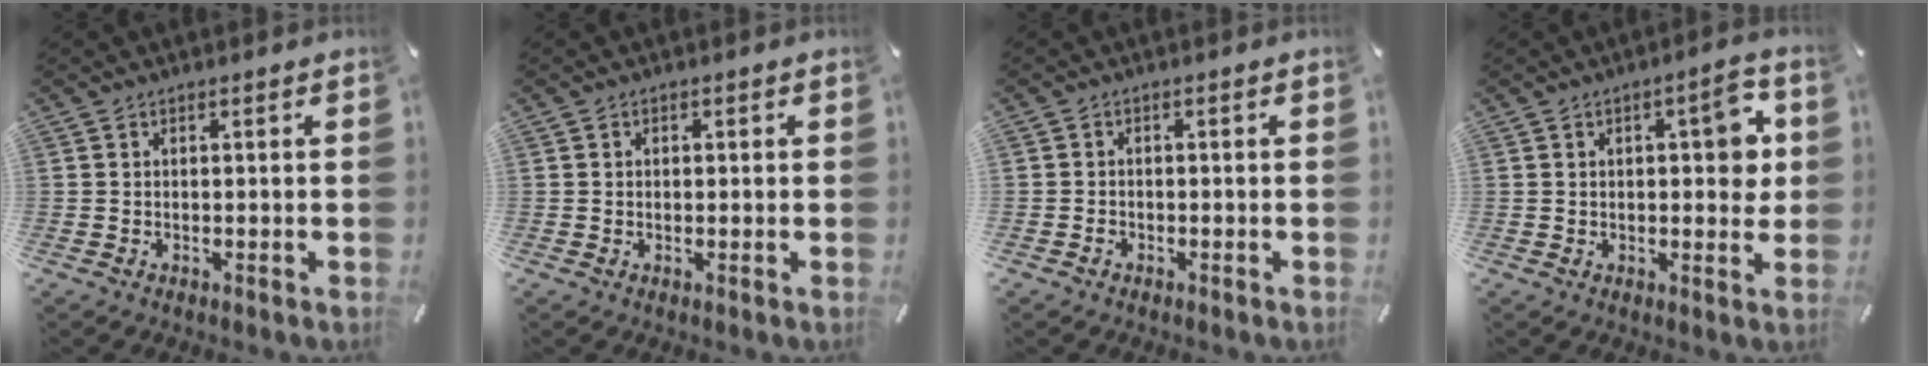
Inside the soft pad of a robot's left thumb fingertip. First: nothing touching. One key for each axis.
{"total": 0.9, "fx": 0.0, "fy": 0.8, "fz": 0.4, "tx": 0.001, "ty": 0.002, "tz": -0.003}
{"total": 1.7, "fx": -0.7, "fy": 1.5, "fz": 0.2, "tx": -0.002, "ty": 0.006, "tz": -0.019}
{"total": 7.9, "fx": 1.6, "fy": 3.6, "fz": 6.9, "tx": -0.081, "ty": -0.006, "tz": 0.018}